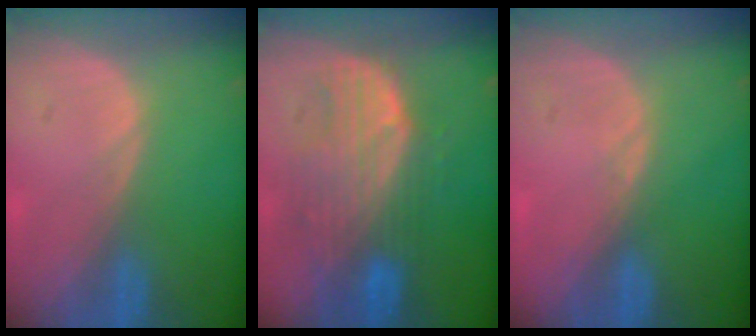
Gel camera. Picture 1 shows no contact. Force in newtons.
{"total": 9.2, "press": 8.4, "slide": 3.7}
{"total": 0.5, "press": 0.5, "slide": 0.2}